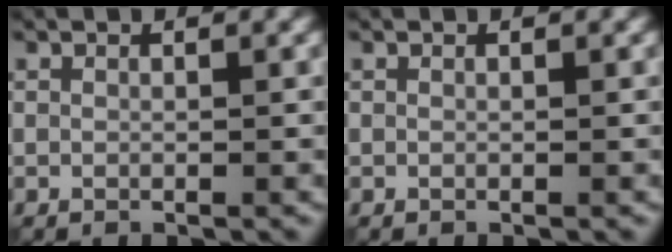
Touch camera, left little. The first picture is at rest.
{"total": 0.0}